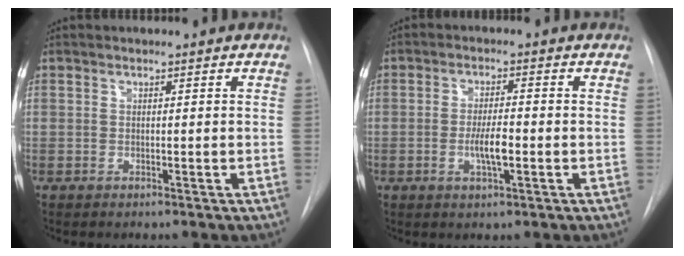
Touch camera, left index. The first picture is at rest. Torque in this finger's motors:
{"motor_torque": [0.65, 0.12, 0.15, 0.07]}